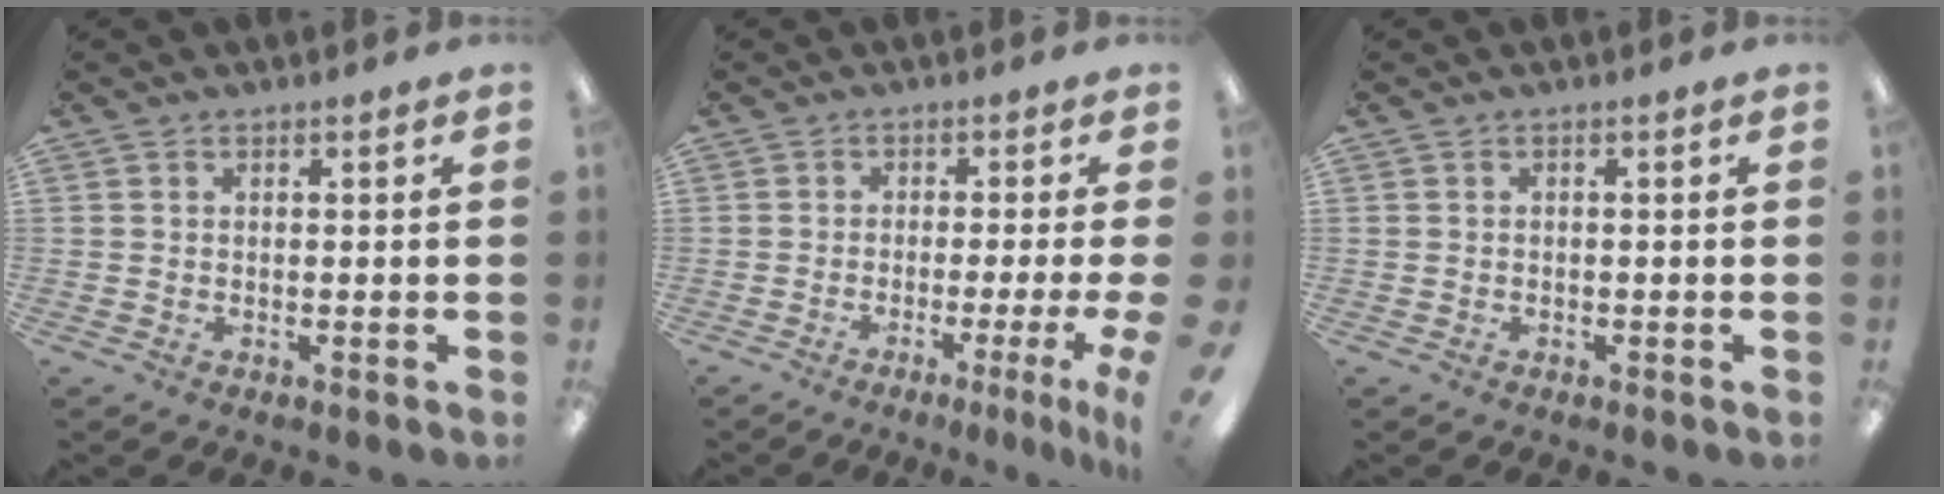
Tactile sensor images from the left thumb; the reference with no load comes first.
{"total": 4.6, "force": [-2.0, -0.6, 4.1], "torque": [-0.063, -0.014, -0.030]}
{"total": 0.0}